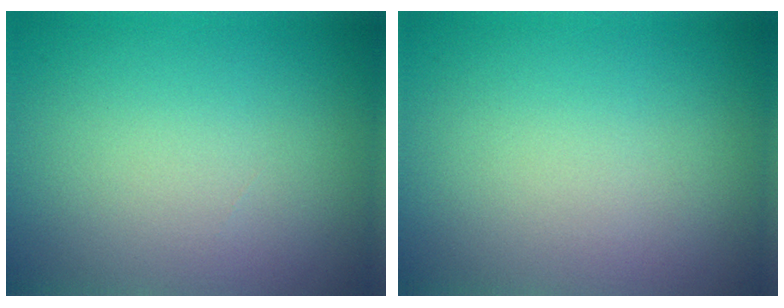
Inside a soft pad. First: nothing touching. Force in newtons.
{"total": 0.0}